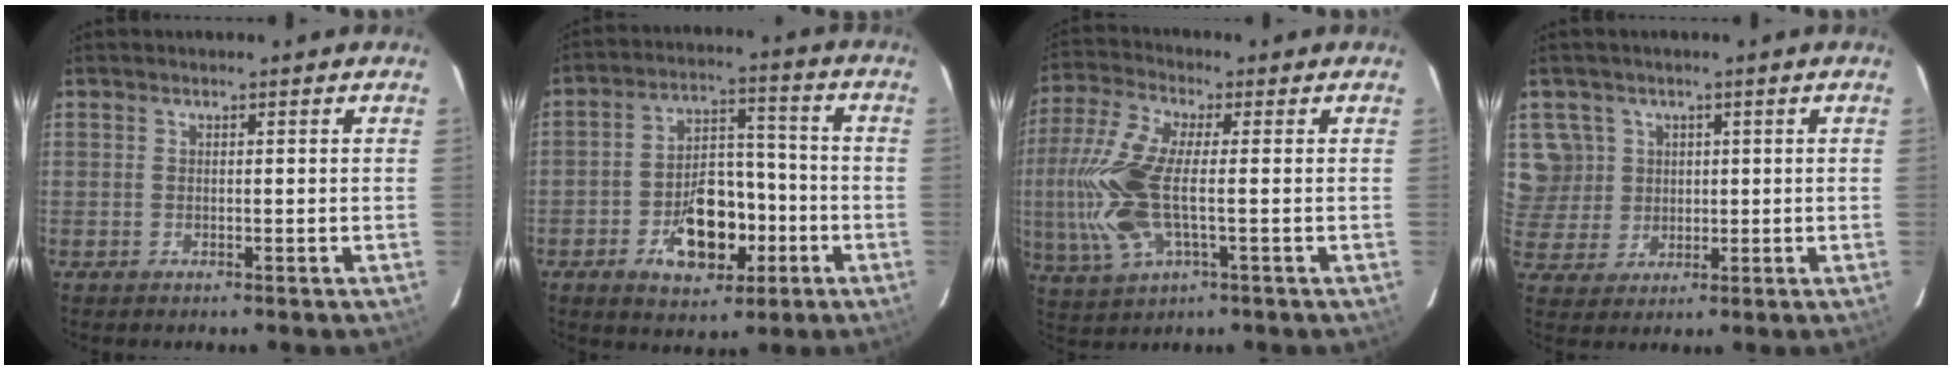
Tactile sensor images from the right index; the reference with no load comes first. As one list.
[{"total": 12.7, "force": [-5.1, 7.6, 8.8], "torque": [-0.161, 0.023, -0.065]}, {"total": 15.4, "force": [-1.5, 5.9, 14.1], "torque": [-0.314, -0.003, -0.029]}, {"total": 6.6, "force": [1.8, 6.3, 0.6], "torque": [-0.012, 0.008, 0.042]}]